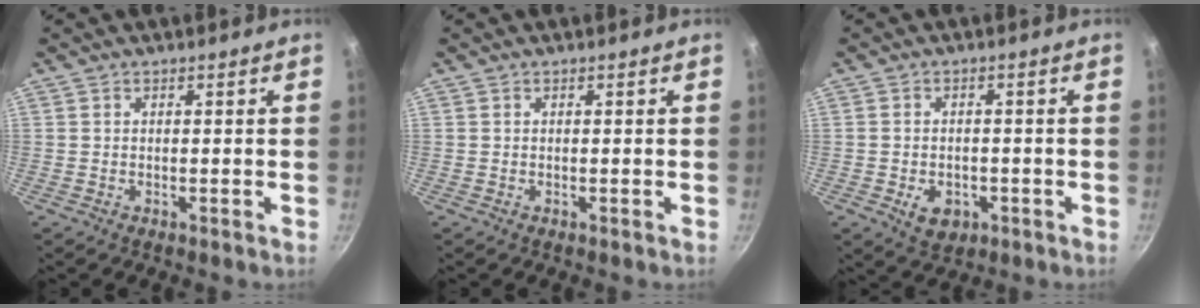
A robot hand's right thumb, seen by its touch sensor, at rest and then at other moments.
{"total": 0.0}
{"total": 5.3, "force": [-1.9, 3.8, 3.2], "torque": [-0.039, 0.009, -0.019]}